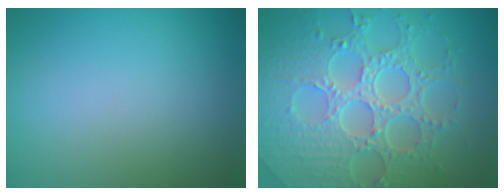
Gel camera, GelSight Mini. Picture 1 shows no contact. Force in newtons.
{"total": 8.3, "press": 6.1, "slide": 5.6}